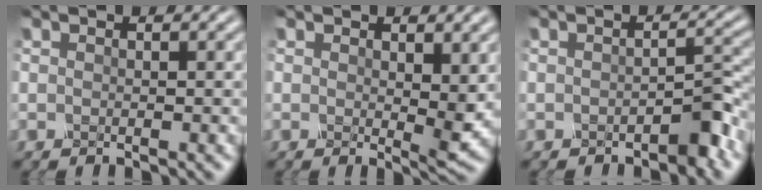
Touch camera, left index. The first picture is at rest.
{"total": 2.8, "force": [0.1, 0.7, 2.8], "torque": [-0.056, -0.005, 0.008]}
{"total": 2.2, "force": [-1.9, 0.1, 1.2], "torque": [-0.025, 0.007, -0.027]}